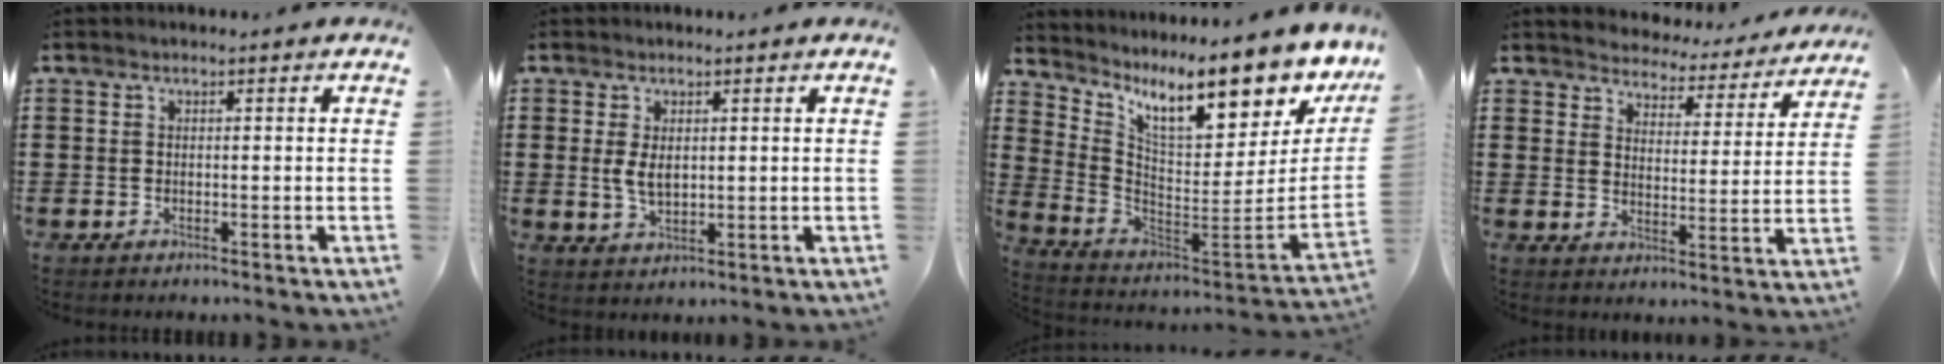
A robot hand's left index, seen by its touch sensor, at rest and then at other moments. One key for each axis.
{"total": 3.6, "fx": 0.6, "fy": 2.0, "fz": 2.9, "tx": -0.060, "ty": -0.001, "tz": 0.008}
{"total": 11.1, "fx": 7.6, "fy": 2.1, "fz": 7.8, "tx": -0.148, "ty": -0.062, "tz": 0.121}
{"total": 4.0, "fx": 4.0, "fy": 0.2, "fz": -0.4, "tx": -0.018, "ty": -0.034, "tz": 0.065}